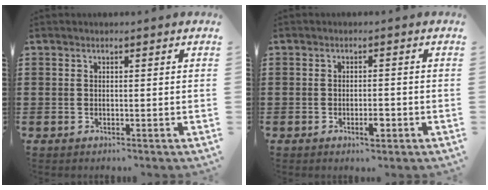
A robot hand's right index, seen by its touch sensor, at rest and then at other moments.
{"total": 2.6, "force": [-1.2, 0.8, 2.1], "torque": [-0.037, 0.001, -0.022]}